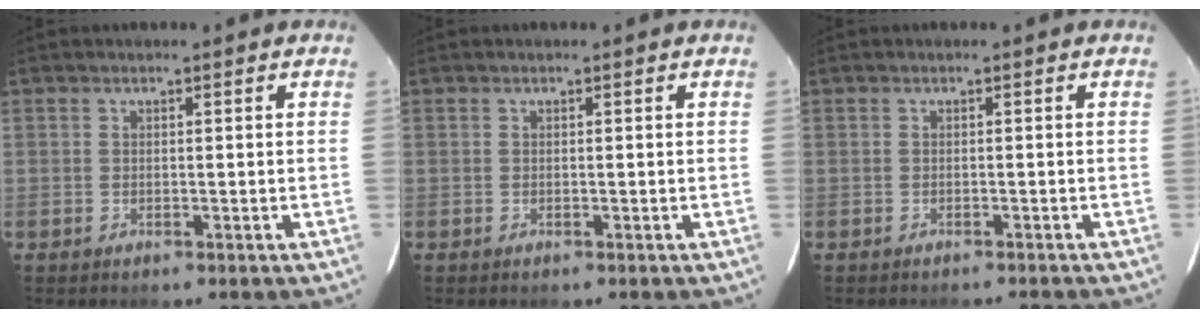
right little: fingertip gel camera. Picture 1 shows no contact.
{"total": 0.0}
{"total": 2.2, "force": [-2.1, 0.4, 0.7], "torque": [-0.019, -0.008, -0.028]}